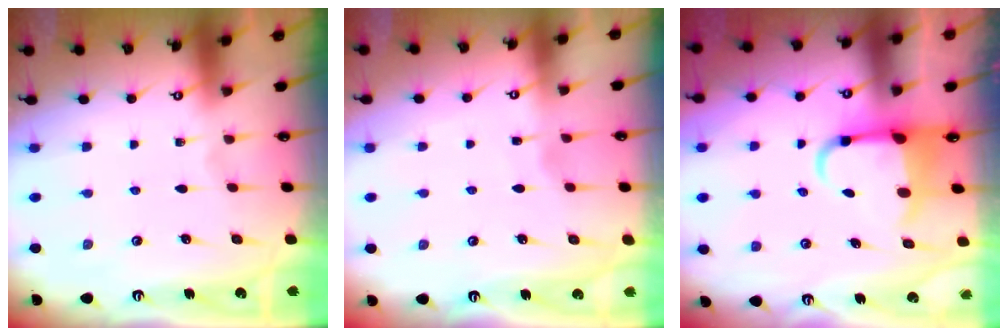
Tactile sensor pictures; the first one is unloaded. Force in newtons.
{"total": 2.2, "press": 2.2, "slide": 0.3}
{"total": 6.1, "press": 5.9, "slide": 1.3}